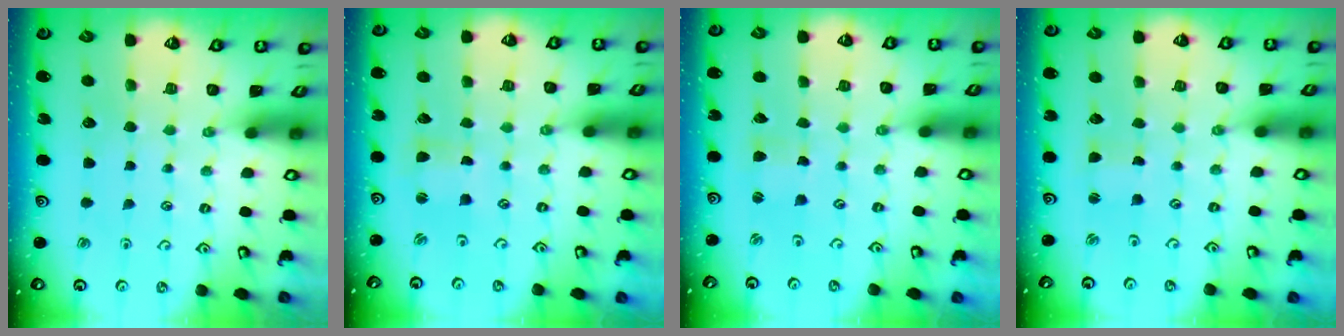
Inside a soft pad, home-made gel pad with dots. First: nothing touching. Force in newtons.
{"total": 1.7, "press": 1.6, "slide": 0.4}
{"total": 2.5, "press": 2.4, "slide": 0.5}
{"total": 1.0, "press": 1.0, "slide": 0.0}